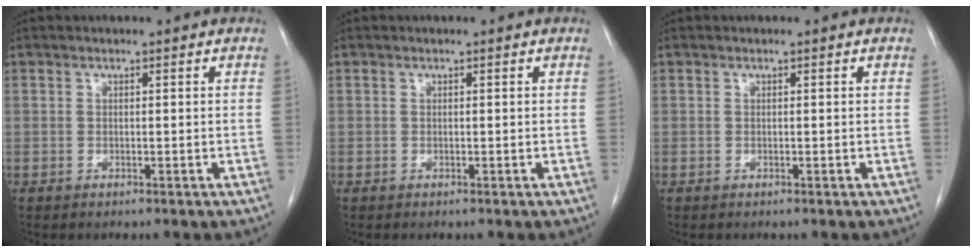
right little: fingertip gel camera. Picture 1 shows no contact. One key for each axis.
{"total": 0.0}
{"total": 0.0}